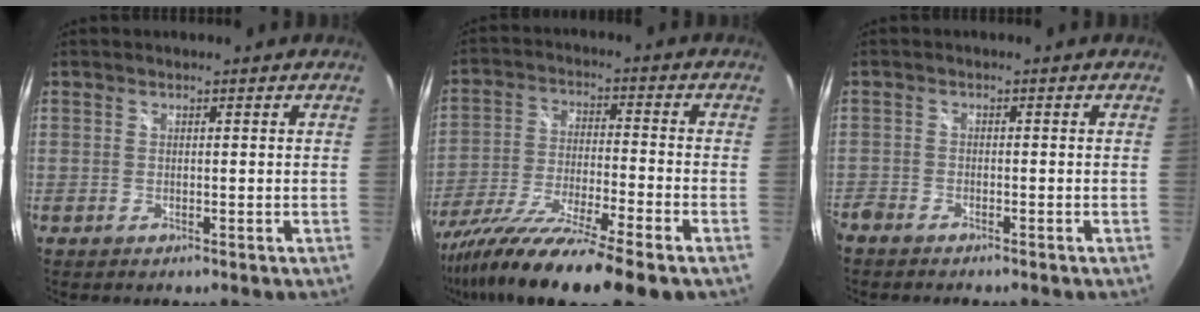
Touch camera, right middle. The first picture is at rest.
{"total": 19.7, "force": [-15.0, 0.8, 12.7], "torque": [-0.242, -0.058, -0.260]}
{"total": 3.7, "force": [-3.3, 1.2, 1.1], "torque": [-0.038, -0.015, -0.064]}